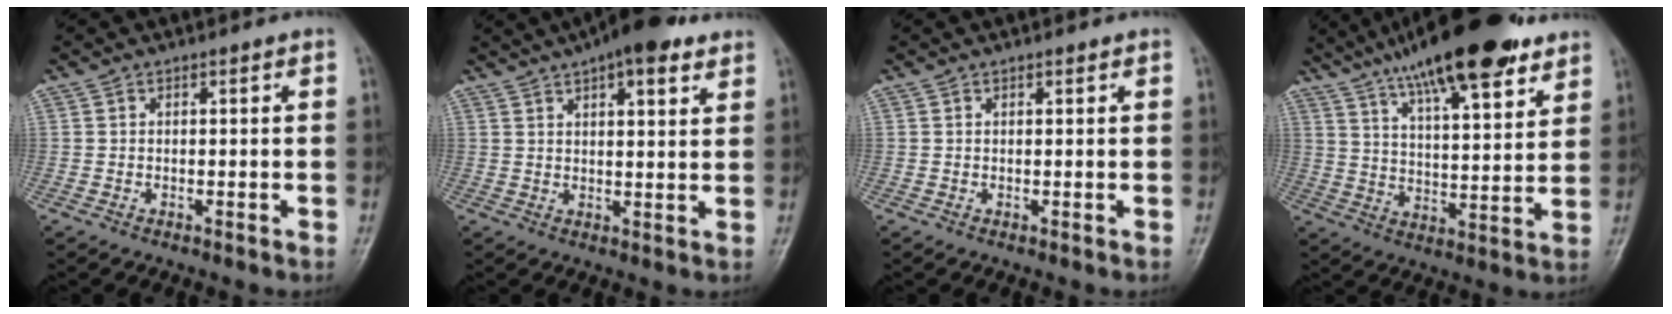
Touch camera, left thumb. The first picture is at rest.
{"total": 11.7, "force": [7.5, 4.1, 7.9], "torque": [-0.091, -0.013, 0.107]}
{"total": 0.8, "force": [0.5, 0.3, 0.5], "torque": [-0.008, -0.001, 0.006]}
{"total": 22.1, "force": [14.9, 5.9, 15.1], "torque": [-0.222, -0.039, 0.238]}